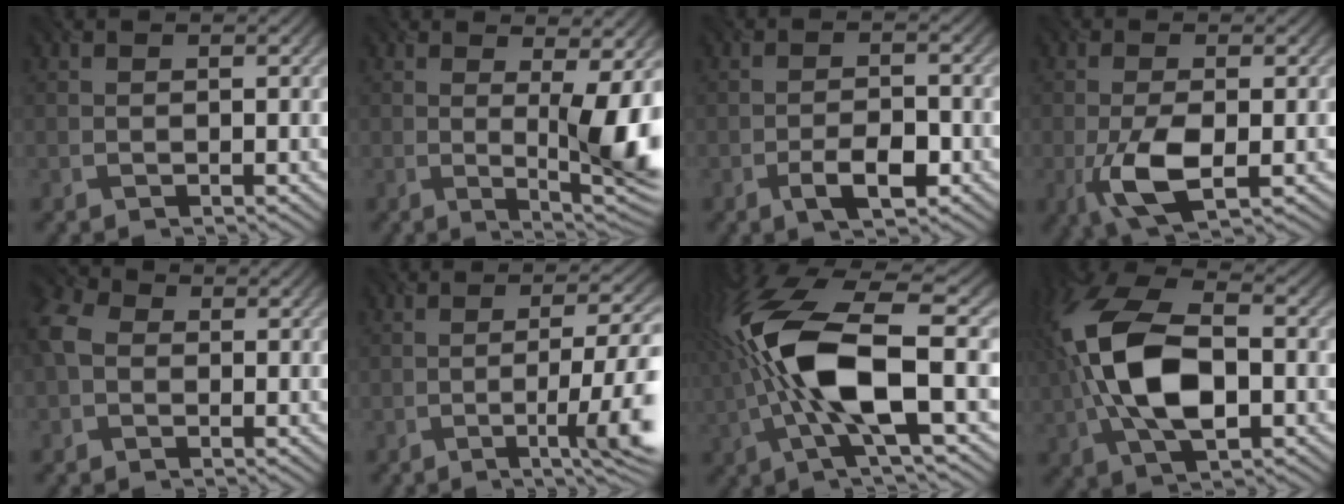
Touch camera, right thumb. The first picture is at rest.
{"total": 9.4, "force": [0.2, 2.1, 9.2], "torque": [-0.134, -0.003, 0.006]}
{"total": 4.5, "force": [-2.2, 1.7, 3.5], "torque": [-0.062, -0.001, -0.041]}
{"total": 6.7, "force": [-2.0, 2.5, 5.9], "torque": [-0.123, -0.006, -0.038]}
{"total": 5.5, "force": [-0.1, 4.2, 3.5], "torque": [-0.110, 0.009, -0.014]}
{"total": 9.0, "force": [-2.1, 1.7, 8.6], "torque": [-0.128, 0.001, -0.032]}
{"total": 14.1, "force": [-0.9, 5.2, 13.1], "torque": [-0.290, -0.002, -0.024]}
{"total": 13.9, "force": [-0.5, 7.4, 11.8], "torque": [-0.261, 0.011, -0.016]}